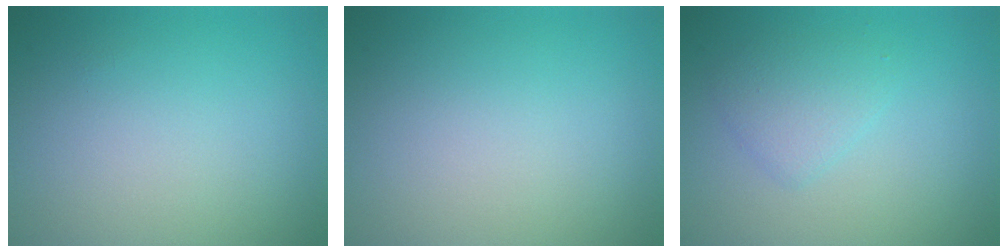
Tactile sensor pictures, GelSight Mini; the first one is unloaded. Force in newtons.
{"total": 0.0}
{"total": 2.0, "press": 2.0, "slide": 0.1}